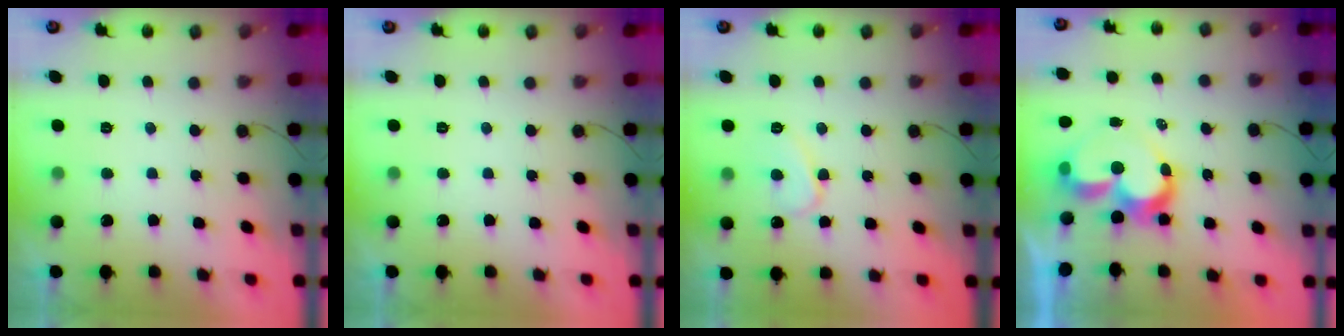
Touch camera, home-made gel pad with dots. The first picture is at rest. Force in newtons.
{"total": 0.0}
{"total": 7.2, "press": 7.2, "slide": 0.7}
{"total": 9.4, "press": 9.4, "slide": 0.9}